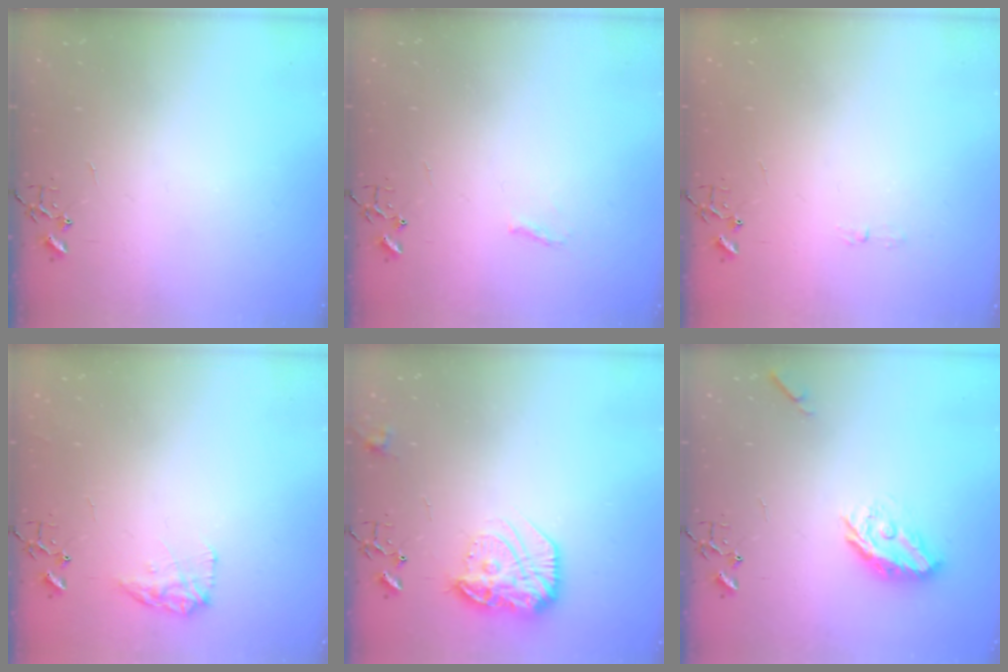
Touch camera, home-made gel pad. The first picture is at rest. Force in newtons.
{"total": 4.3, "press": 4.3, "slide": 0.4}
{"total": 2.9, "press": 2.9, "slide": 0.5}
{"total": 10.1, "press": 10.1, "slide": 0.5}
{"total": 17.2, "press": 17.1, "slide": 1.2}
{"total": 11.7, "press": 11.7, "slide": 0.5}